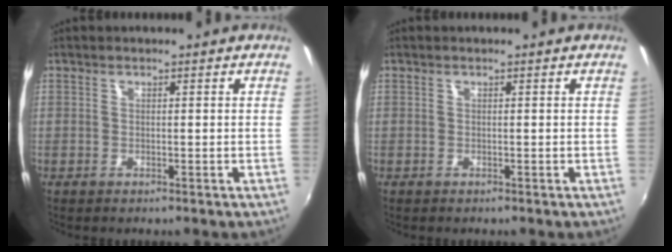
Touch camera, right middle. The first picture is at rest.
{"total": 0.0}